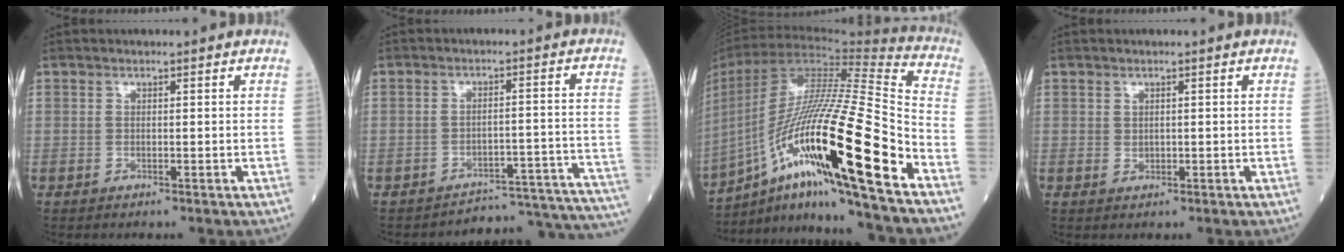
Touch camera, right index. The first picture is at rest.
{"total": 15.9, "force": [-15.8, 0.5, 0.8], "torque": [0.024, 0.041, -0.190]}
{"total": 28.2, "force": [-12.2, 1.4, 25.4], "torque": [-0.466, -0.031, -0.214]}
{"total": 0.7, "force": [0.1, 0.6, 0.4], "torque": [-0.006, 0.000, 0.002]}